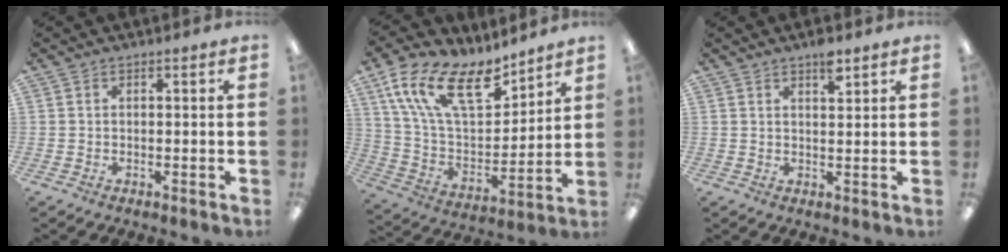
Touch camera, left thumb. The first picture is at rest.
{"total": 19.5, "force": [12.2, 8.7, 12.5], "torque": [-0.241, -0.065, 0.220]}
{"total": 3.9, "force": [2.7, 1.3, 2.5], "torque": [-0.031, -0.010, 0.042]}